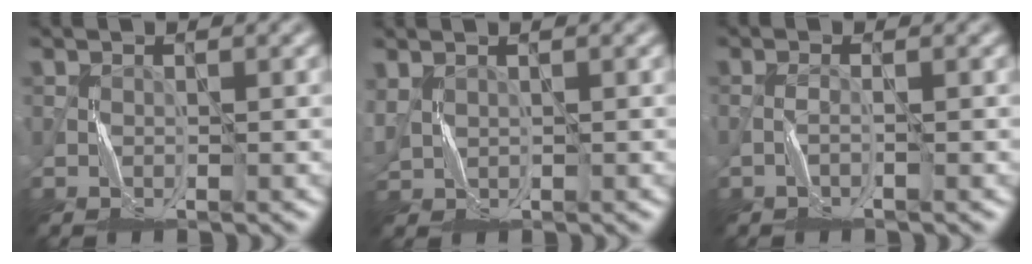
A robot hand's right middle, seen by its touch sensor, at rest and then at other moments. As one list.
[{"total": 1.7, "force": [1.0, 1.1, 1.0], "torque": [-0.033, 0.005, 0.024]}, {"total": 0.7, "force": [-0.7, -0.2, 0.0], "torque": [-0.003, 0.006, -0.015]}]